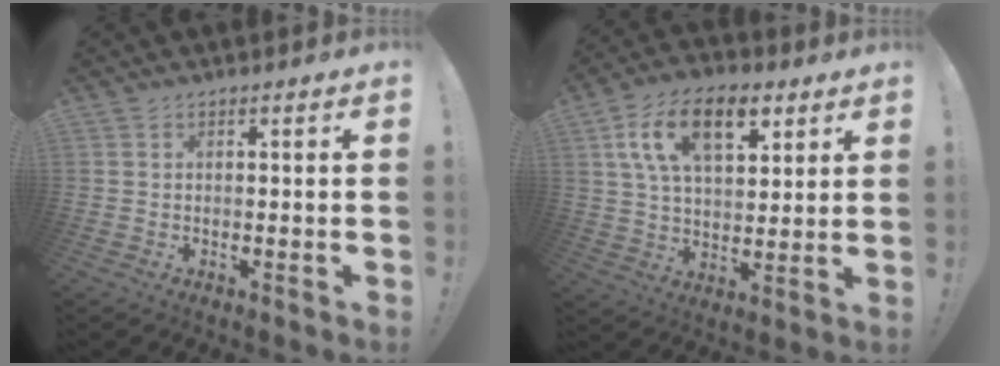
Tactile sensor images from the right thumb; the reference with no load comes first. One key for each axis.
{"total": 16.4, "fx": 7.2, "fy": 9.0, "fz": 11.7, "tx": -0.191, "ty": -0.009, "tz": 0.128}